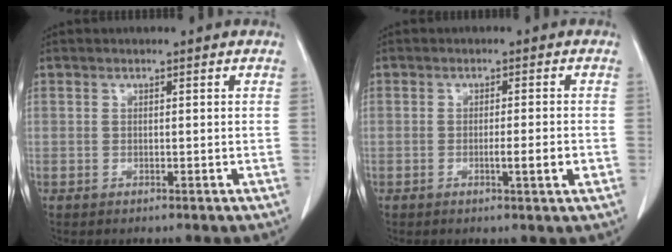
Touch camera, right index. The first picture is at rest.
{"total": 3.4, "force": [-1.0, 0.0, 3.3], "torque": [-0.050, -0.004, -0.015]}